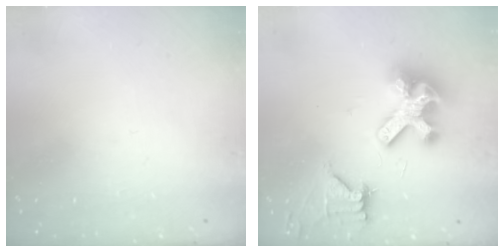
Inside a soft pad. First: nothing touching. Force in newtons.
{"total": 12.5, "press": 12.4, "slide": 1.6}